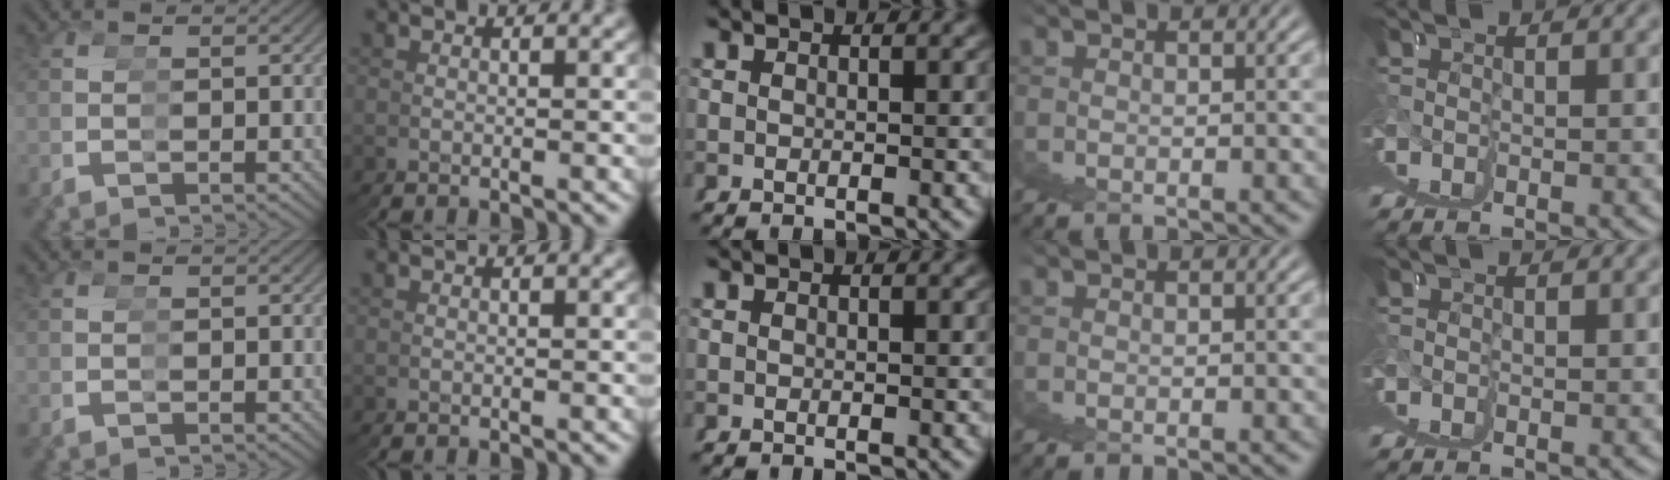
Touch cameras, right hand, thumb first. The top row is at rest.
{}